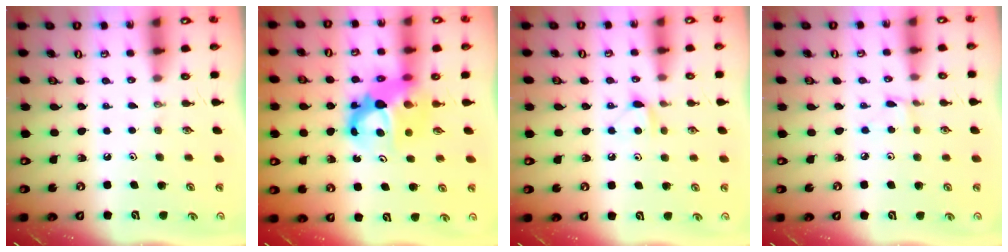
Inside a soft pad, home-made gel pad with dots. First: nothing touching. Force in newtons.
{"total": 9.2, "press": 9.2, "slide": 0.8}
{"total": 6.1, "press": 6.0, "slide": 0.8}
{"total": 1.2, "press": 1.2, "slide": 0.1}